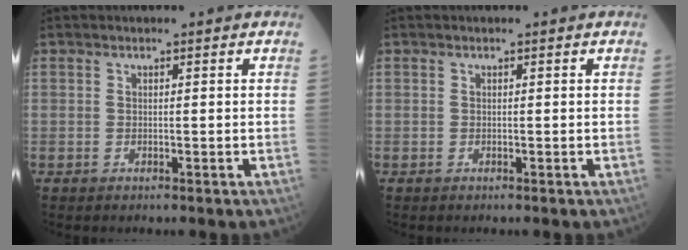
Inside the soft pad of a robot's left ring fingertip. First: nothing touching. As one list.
[{"total": 0.0}]